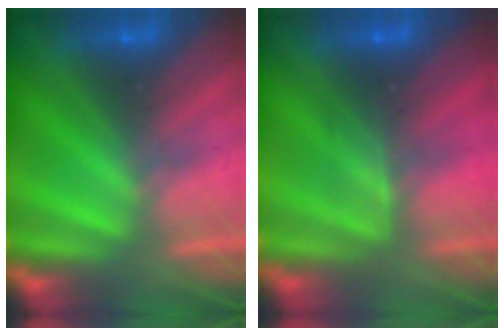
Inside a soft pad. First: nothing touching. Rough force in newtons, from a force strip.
{"total": 2.4}